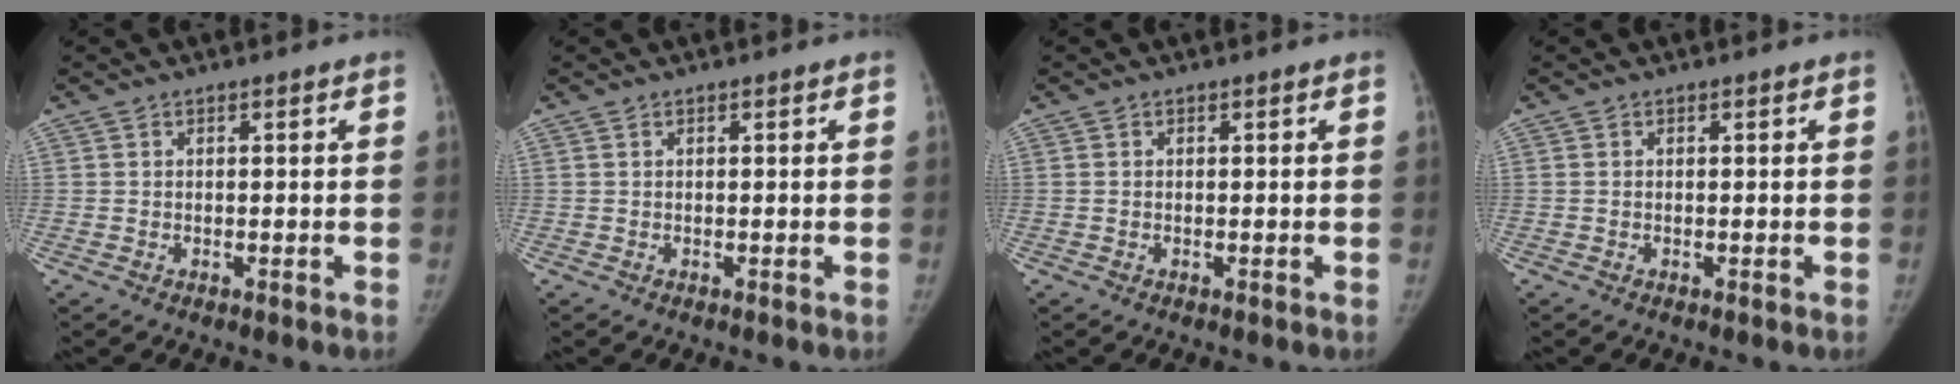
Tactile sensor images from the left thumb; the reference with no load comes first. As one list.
[{"total": 0.0}, {"total": 0.0}, {"total": 0.0}]